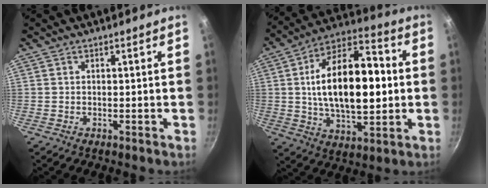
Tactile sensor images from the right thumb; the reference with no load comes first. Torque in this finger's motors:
{"motor_torque": [-0.39, 1.38, 0.78, 0.57, 0.30]}